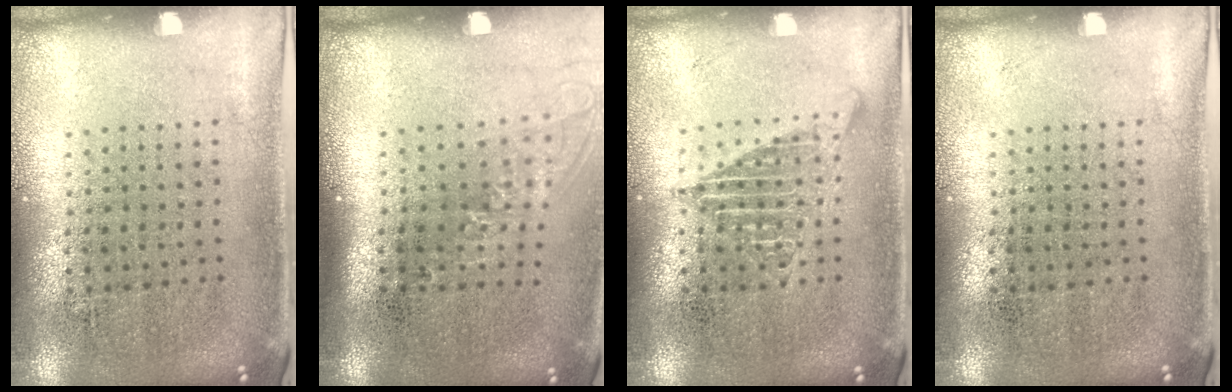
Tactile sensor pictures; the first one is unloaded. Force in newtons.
{"total": 1.3, "press": 1.0, "slide": 0.8}
{"total": 1.9, "press": 1.9, "slide": 0.2}
{"total": 0.0}